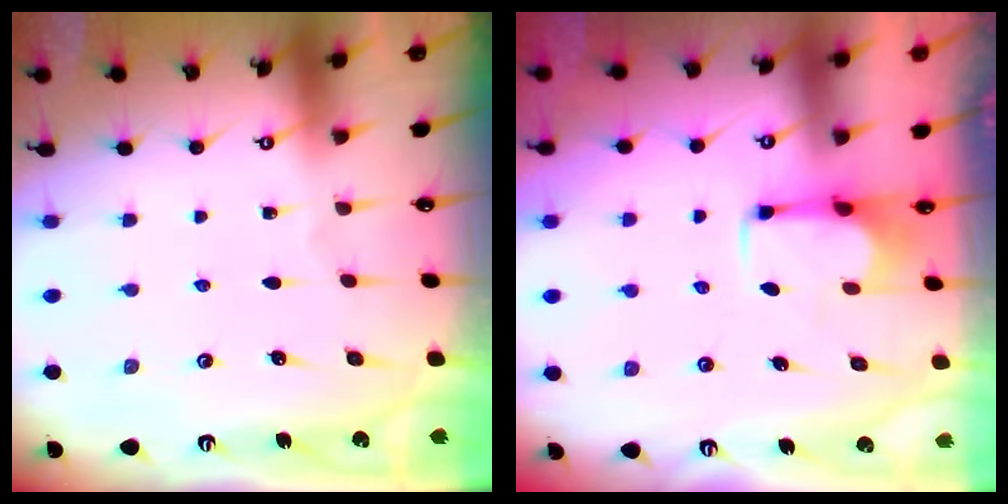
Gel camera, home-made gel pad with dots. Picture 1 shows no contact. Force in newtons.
{"total": 2.8, "press": 2.6, "slide": 0.8}